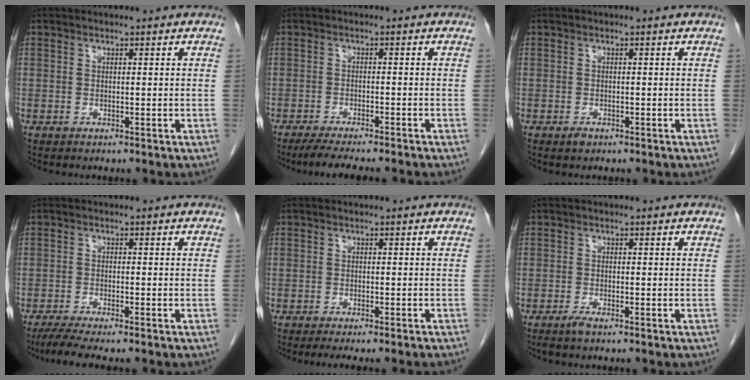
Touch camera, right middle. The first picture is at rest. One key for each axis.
{"total": 7.4, "fx": -6.3, "fy": 0.1, "fz": 3.9, "tx": -0.051, "ty": -0.016, "tz": -0.097}
{"total": 0.9, "fx": -0.6, "fy": 0.5, "fz": 0.5, "tx": -0.009, "ty": 0.000, "tz": -0.006}
{"total": 5.4, "fx": -4.4, "fy": -0.2, "fz": 3.1, "tx": -0.053, "ty": -0.016, "tz": -0.074}
{"total": 6.7, "fx": -5.9, "fy": -0.3, "fz": 3.2, "tx": -0.024, "ty": -0.012, "tz": -0.077}
{"total": 1.3, "fx": -1.0, "fy": 0.0, "fz": 0.8, "tx": -0.021, "ty": -0.004, "tz": -0.020}